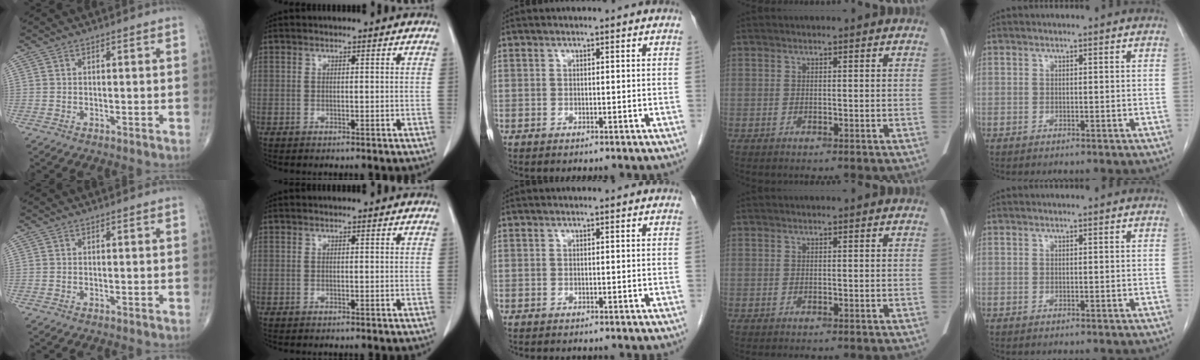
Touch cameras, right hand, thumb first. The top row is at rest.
{}